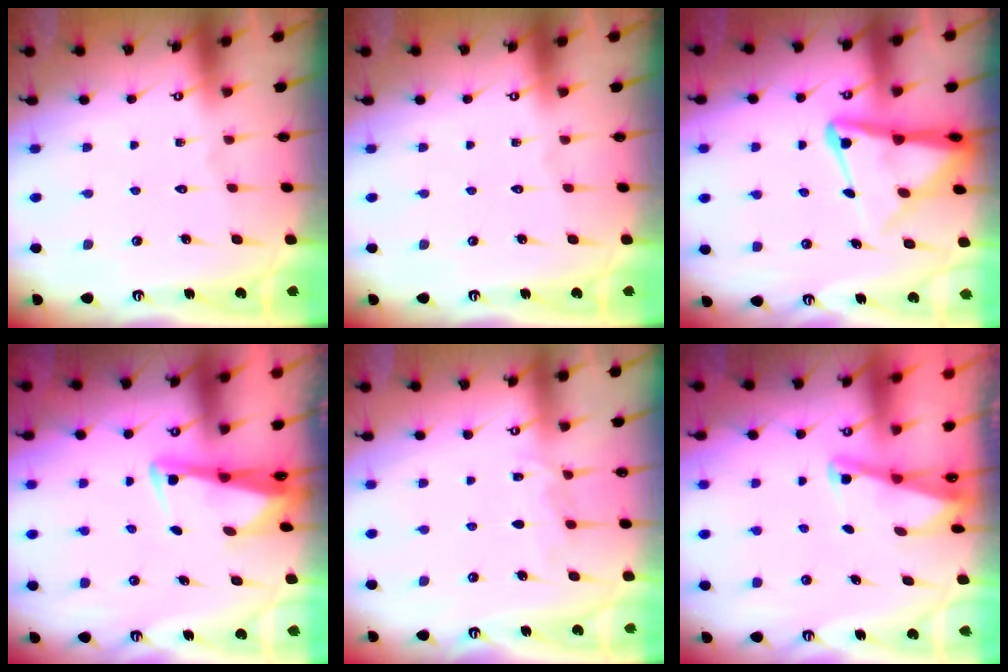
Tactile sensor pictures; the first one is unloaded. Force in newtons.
{"total": 0.0}
{"total": 9.3, "press": 9.2, "slide": 0.9}
{"total": 2.9, "press": 2.8, "slide": 0.7}
{"total": 6.3, "press": 6.3, "slide": 0.6}
{"total": 1.9, "press": 1.9, "slide": 0.4}